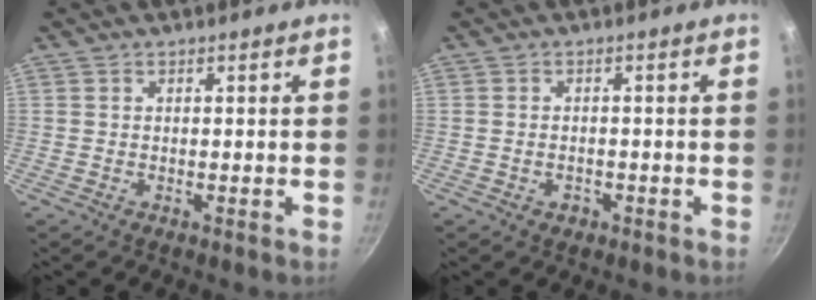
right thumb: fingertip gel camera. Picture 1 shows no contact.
{"total": 1.9, "force": [-0.9, 1.4, 1.0], "torque": [-0.015, 0.005, -0.010]}